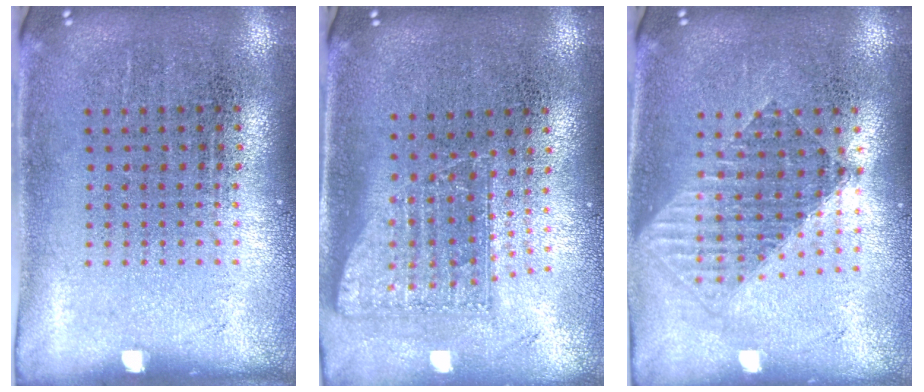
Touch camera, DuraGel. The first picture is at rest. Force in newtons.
{"total": 1.7, "press": 1.3, "slide": 1.2}
{"total": 1.5, "press": 1.3, "slide": 0.8}